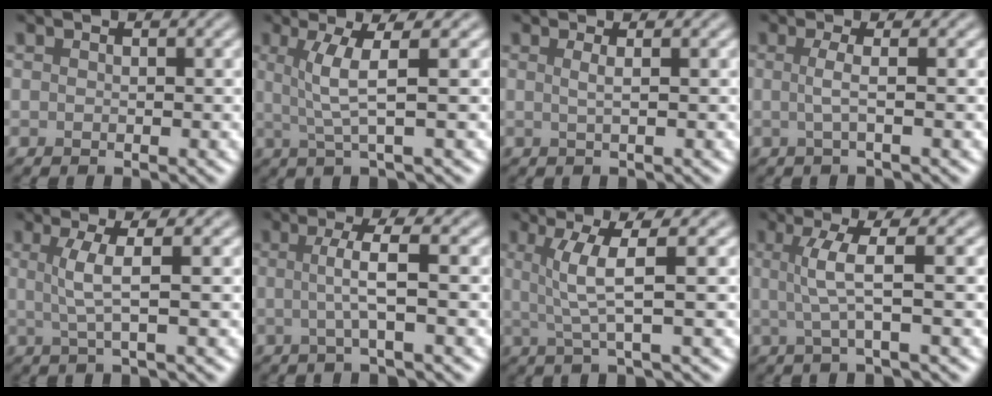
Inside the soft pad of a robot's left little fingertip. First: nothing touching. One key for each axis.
{"total": 3.9, "fx": 0.8, "fy": 0.6, "fz": 3.8, "tx": -0.072, "ty": 0.003, "tz": 0.018}
{"total": 1.5, "fx": 0.3, "fy": 0.5, "fz": 1.3, "tx": -0.018, "ty": 0.000, "tz": -0.004}
{"total": 2.2, "fx": 0.0, "fy": 0.6, "fz": 2.1, "tx": -0.038, "ty": -0.001, "tz": -0.008}
{"total": 3.3, "fx": 0.5, "fy": 0.6, "fz": 3.2, "tx": -0.060, "ty": 0.001, "tz": 0.009}
{"total": 3.4, "fx": 0.0, "fy": 0.6, "fz": 3.3, "tx": -0.059, "ty": -0.001, "tz": -0.008}
{"total": 4.2, "fx": 0.8, "fy": 0.6, "fz": 4.1, "tx": -0.076, "ty": 0.004, "tz": 0.019}
{"total": 3.8, "fx": 0.4, "fy": 0.6, "fz": 3.7, "tx": -0.072, "ty": 0.003, "tz": 0.005}